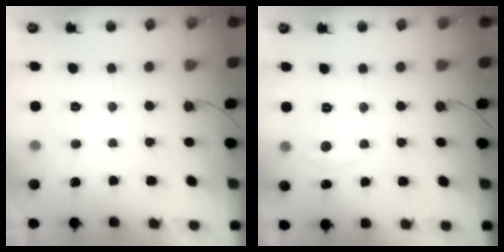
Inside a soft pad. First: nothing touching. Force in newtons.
{"total": 2.9, "press": 2.9, "slide": 0.4}